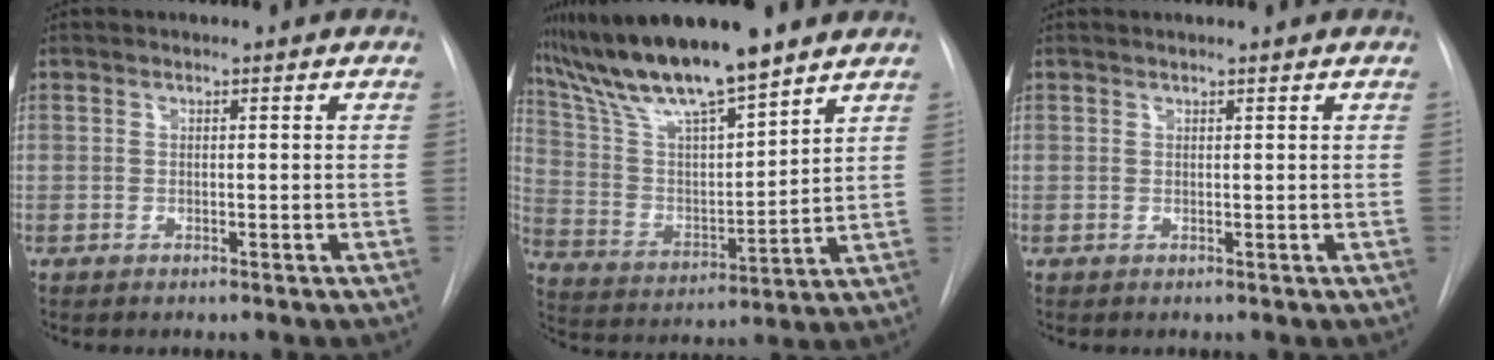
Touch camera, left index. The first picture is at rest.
{"total": 15.7, "force": [12.9, 1.2, 8.9], "torque": [-0.170, 0.001, 0.244]}
{"total": 0.9, "force": [0.9, -0.1, 0.4], "torque": [-0.007, 0.006, 0.012]}